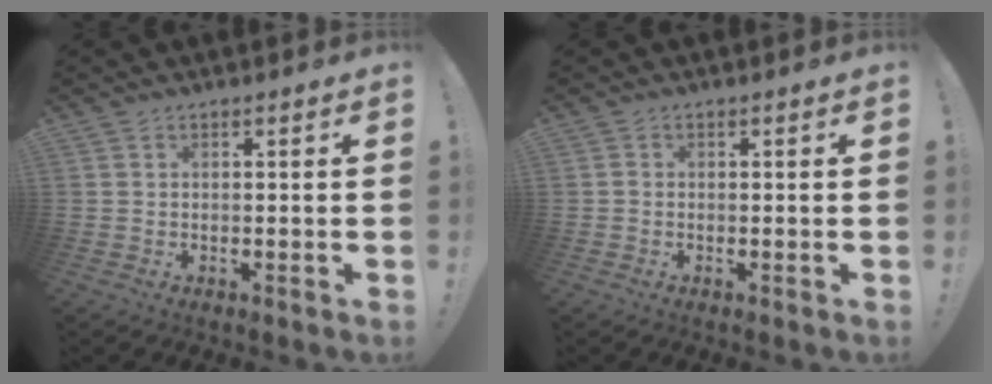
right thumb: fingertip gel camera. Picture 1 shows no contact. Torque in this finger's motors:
{"motor_torque": [-0.29, 0.06, 0.00, 0.00, 0.00]}